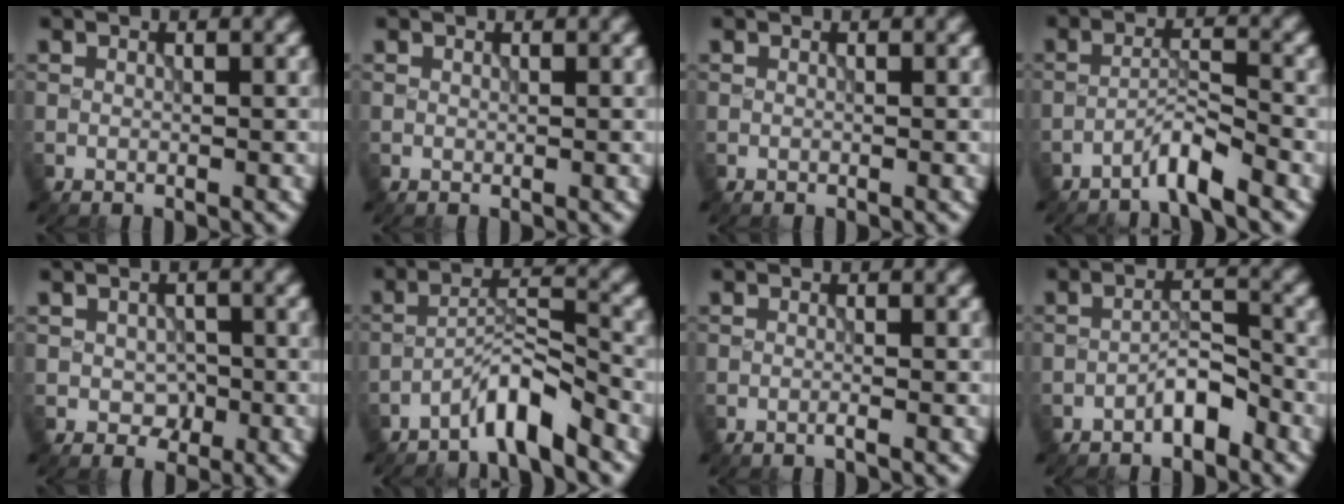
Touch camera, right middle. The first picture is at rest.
{"total": 0.0}
{"total": 0.0}
{"total": 2.8, "force": [-2.4, 0.0, 1.5], "torque": [-0.025, 0.010, -0.052]}
{"total": 1.8, "force": [-0.3, 1.4, 1.1], "torque": [-0.021, -0.006, -0.005]}
{"total": 4.3, "force": [-3.4, 0.4, 2.5], "torque": [-0.044, 0.015, -0.071]}
{"total": 0.7, "force": [-0.4, 0.0, 0.5], "torque": [-0.008, 0.000, -0.012]}
{"total": 2.8, "force": [-2.0, 0.8, 1.7], "torque": [-0.025, 0.015, -0.039]}